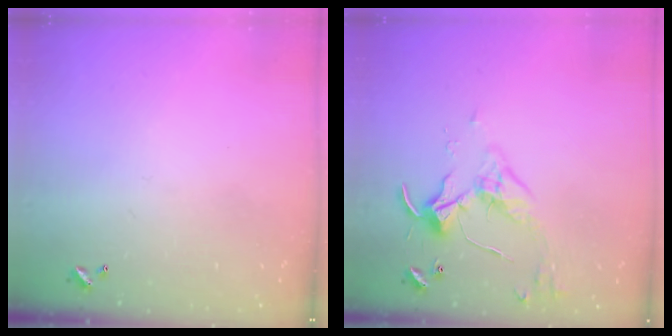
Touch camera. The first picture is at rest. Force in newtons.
{"total": 3.6, "press": 3.5, "slide": 0.7}